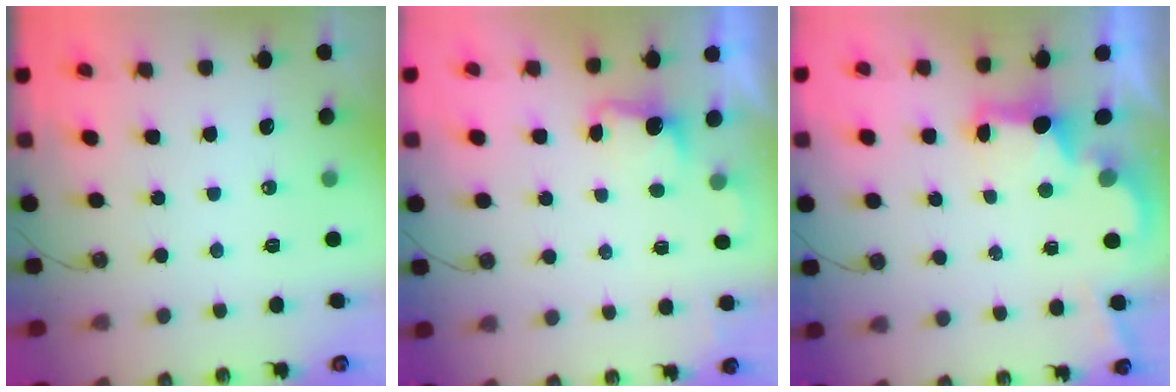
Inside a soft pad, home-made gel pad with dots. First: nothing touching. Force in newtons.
{"total": 2.2, "press": 2.0, "slide": 0.9}
{"total": 2.6, "press": 2.5, "slide": 0.9}